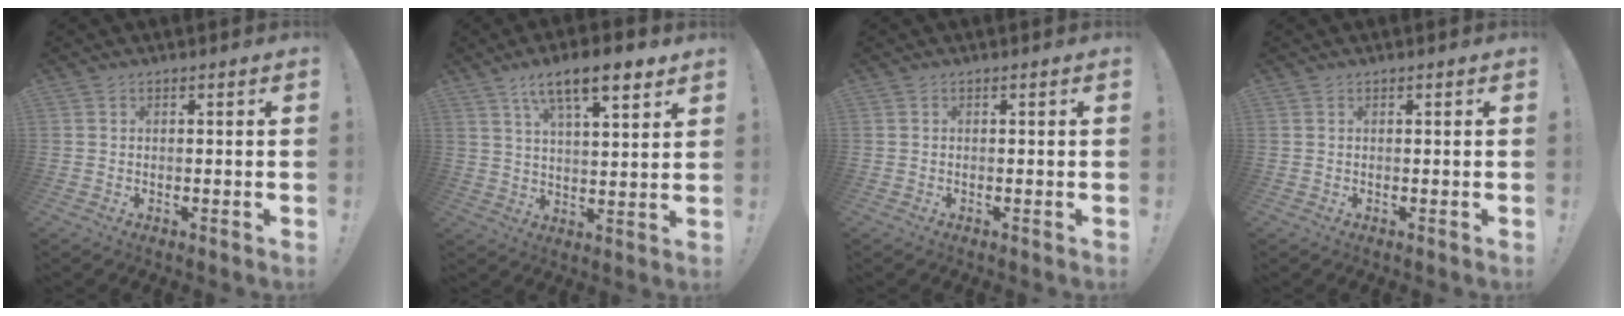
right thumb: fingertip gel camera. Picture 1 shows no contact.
{"total": 12.2, "force": [7.6, 3.4, 8.9], "torque": [-0.146, -0.029, 0.126]}
{"total": 0.0}
{"total": 0.0}